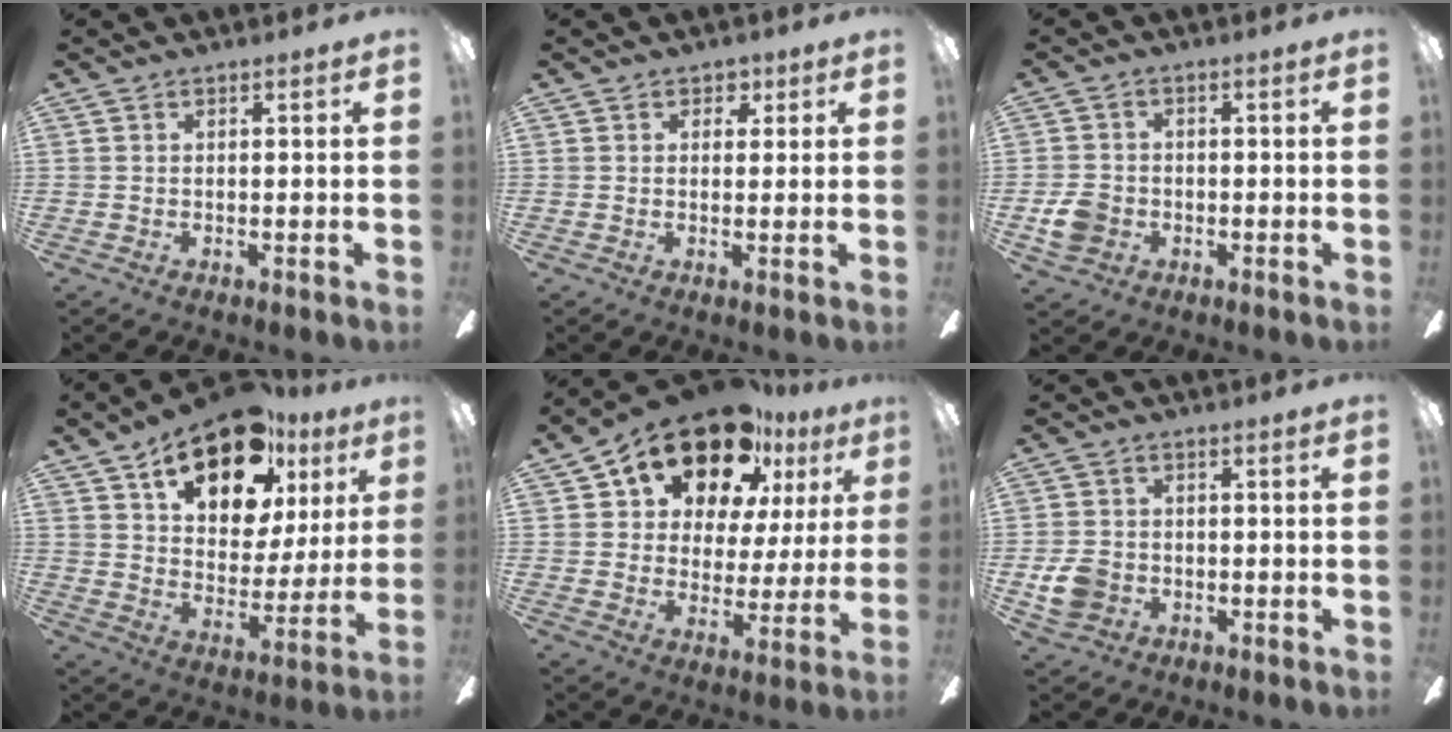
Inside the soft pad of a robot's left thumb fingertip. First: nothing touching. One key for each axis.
{"total": 2.5, "fx": 1.3, "fy": 2.0, "fz": 0.8, "tx": 0.005, "ty": -0.002, "tz": 0.019}
{"total": 5.8, "fx": -1.9, "fy": 4.8, "fz": 2.6, "tx": -0.039, "ty": 0.009, "tz": -0.035}
{"total": 20.7, "fx": 13.2, "fy": 10.8, "fz": 11.9, "tx": -0.187, "ty": -0.066, "tz": 0.227}
{"total": 19.0, "fx": 14.2, "fy": 9.1, "fz": 8.7, "tx": -0.161, "ty": -0.090, "tz": 0.248}
{"total": 6.4, "fx": -1.7, "fy": 5.4, "fz": 3.0, "tx": -0.054, "ty": 0.011, "tz": -0.031}